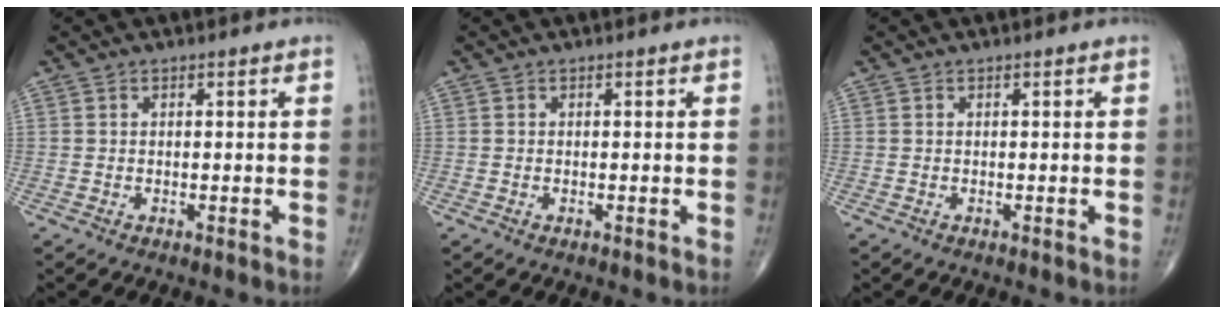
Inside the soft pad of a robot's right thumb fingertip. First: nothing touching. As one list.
[{"total": 0.0}, {"total": 0.0}]